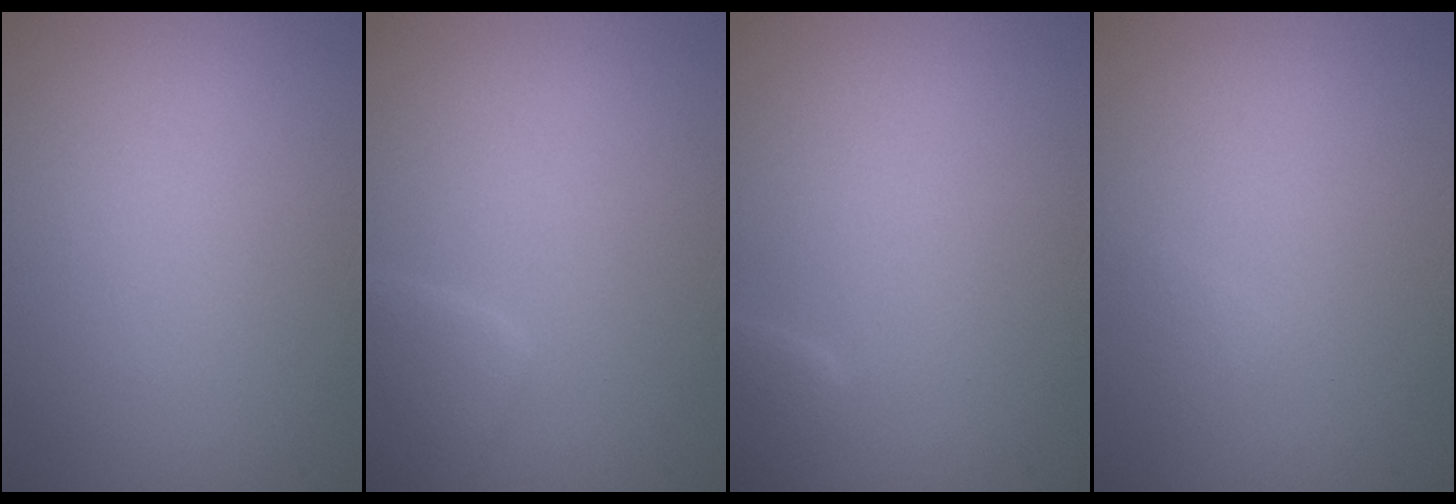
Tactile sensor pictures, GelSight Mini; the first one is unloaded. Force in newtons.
{"total": 2.3, "press": 2.3, "slide": 0.1}
{"total": 1.7, "press": 1.7, "slide": 0.1}
{"total": 0.6, "press": 0.6, "slide": 0.0}